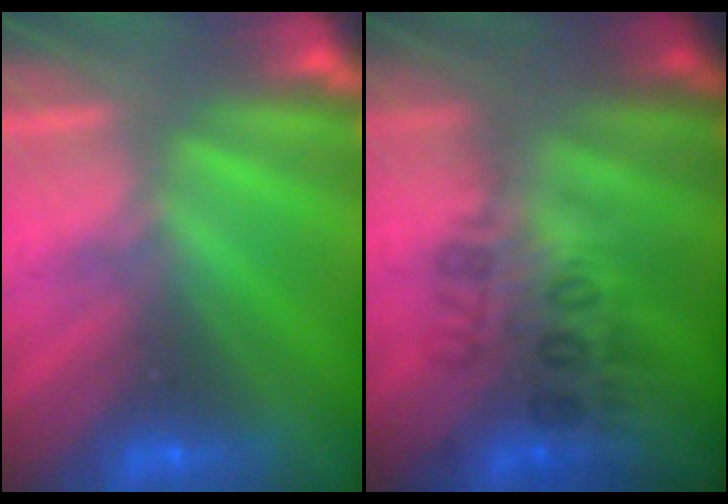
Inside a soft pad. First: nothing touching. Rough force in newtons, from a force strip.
{"total": 2.9}